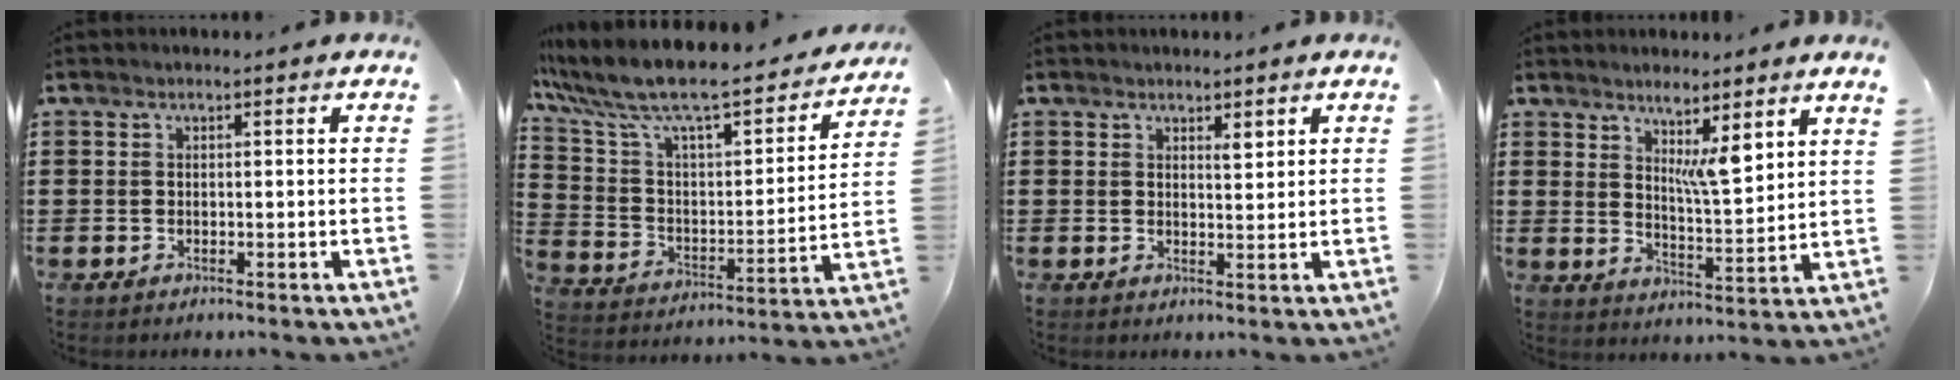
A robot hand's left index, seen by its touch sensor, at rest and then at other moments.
{"total": 8.9, "force": [7.5, 1.5, 4.7], "torque": [-0.128, -0.061, 0.120]}
{"total": 2.3, "force": [1.7, 0.8, 1.2], "torque": [-0.008, -0.004, 0.027]}
{"total": 6.1, "force": [4.4, 0.3, 4.2], "torque": [-0.077, -0.027, 0.072]}